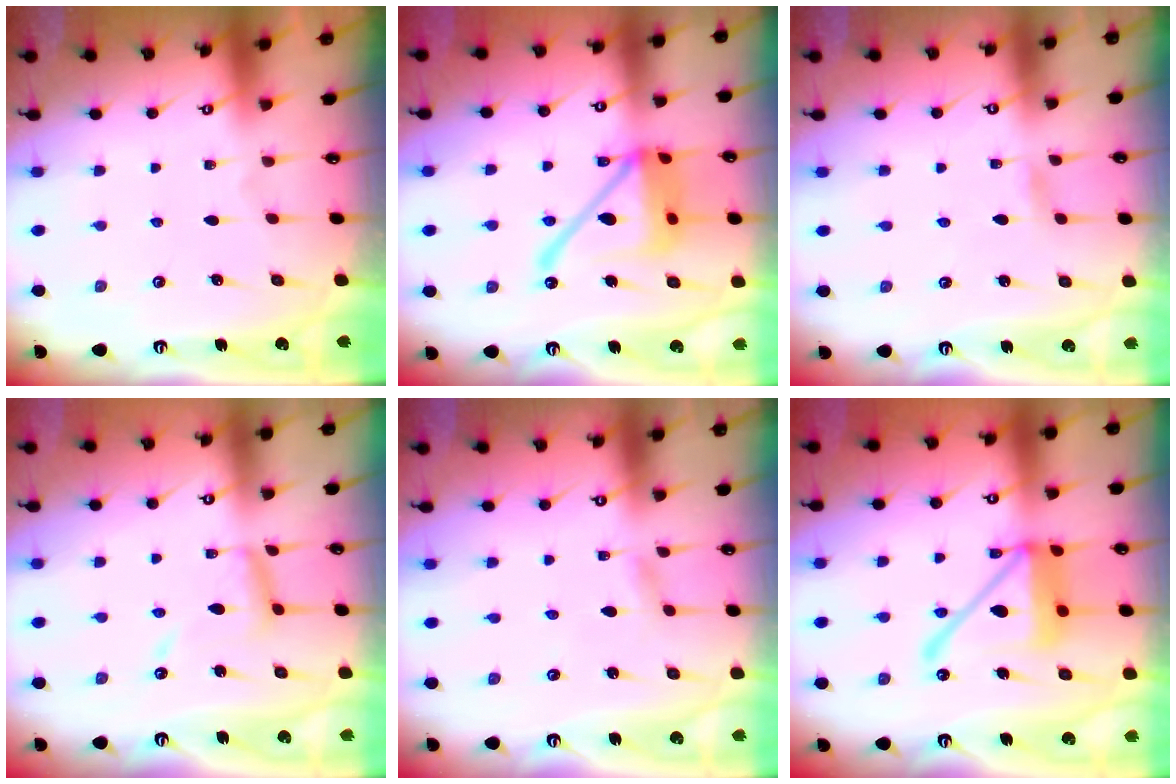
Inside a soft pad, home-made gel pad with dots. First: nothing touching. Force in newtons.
{"total": 18.3, "press": 18.2, "slide": 1.7}
{"total": 1.7, "press": 1.7, "slide": 0.1}
{"total": 10.8, "press": 10.7, "slide": 0.9}
{"total": 2.1, "press": 2.1, "slide": 0.2}
{"total": 18.2, "press": 18.1, "slide": 1.9}